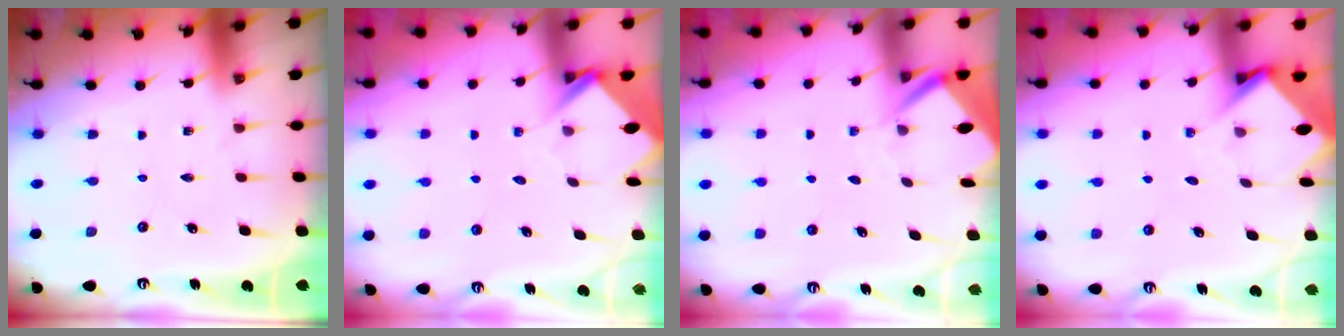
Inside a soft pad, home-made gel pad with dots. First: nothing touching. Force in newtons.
{"total": 3.9, "press": 3.8, "slide": 0.3}
{"total": 3.2, "press": 3.2, "slide": 0.3}
{"total": 3.7, "press": 3.7, "slide": 0.2}